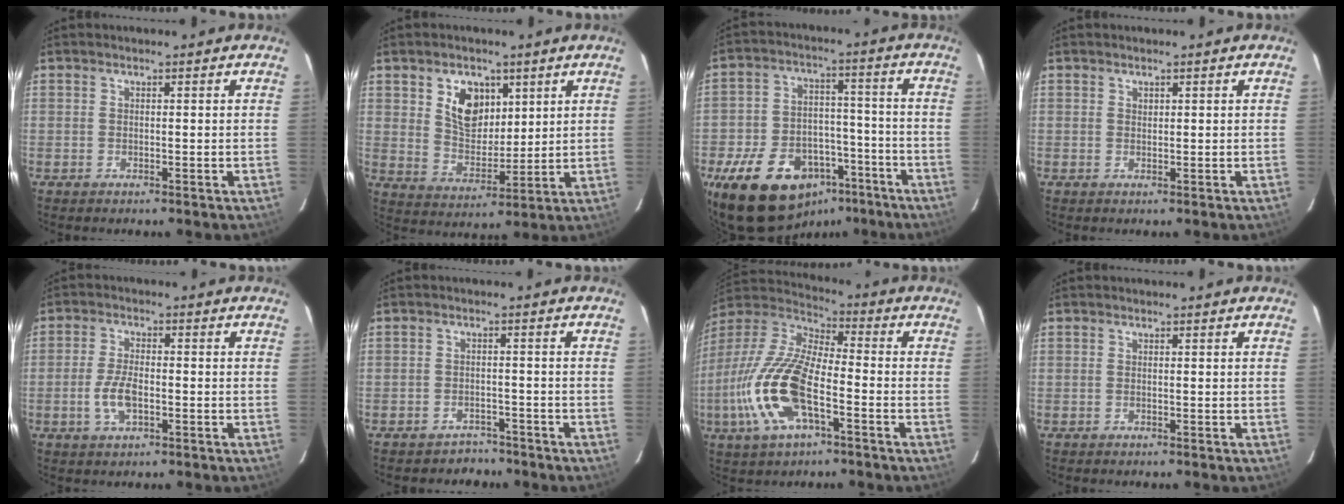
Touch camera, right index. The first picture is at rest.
{"total": 9.3, "force": [4.0, 6.4, 5.4], "torque": [-0.091, 0.004, 0.080]}
{"total": 20.0, "force": [-12.4, 12.2, 10.0], "torque": [-0.212, 0.025, -0.175]}
{"total": 0.5, "force": [0.4, 0.4, 0.1], "torque": [0.000, 0.002, 0.008]}
{"total": 5.6, "force": [-1.7, 2.6, 4.6], "torque": [-0.100, -0.001, -0.030]}
{"total": 4.7, "force": [-3.8, 2.7, 0.0], "torque": [-0.008, 0.017, -0.052]}
{"total": 19.2, "force": [-6.8, 7.5, 16.3], "torque": [-0.346, -0.018, -0.137]}
{"total": 0.0}